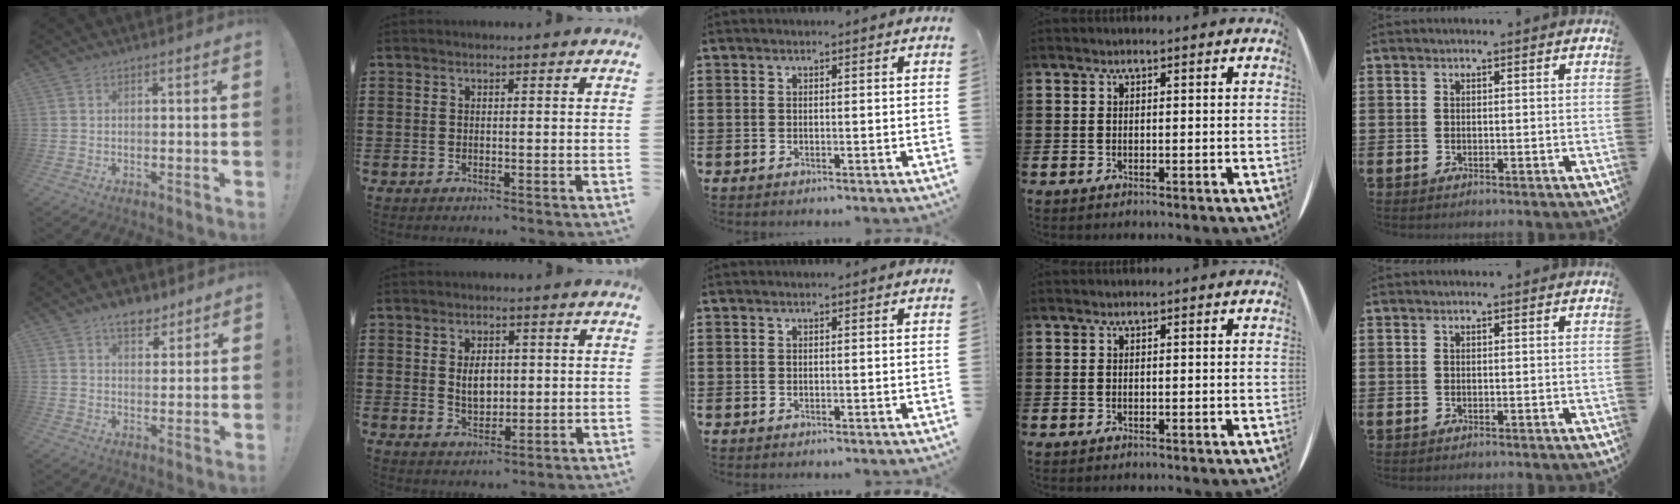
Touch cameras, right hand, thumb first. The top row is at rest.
{"thumb": {"total": 7.1, "force": [5.2, 3.9, 2.9], "torque": [-0.027, -0.027, 0.093]}, "index": {"total": 4.1, "force": [0.3, 2.5, 3.3], "torque": [-0.053, 0.001, 0.000]}}